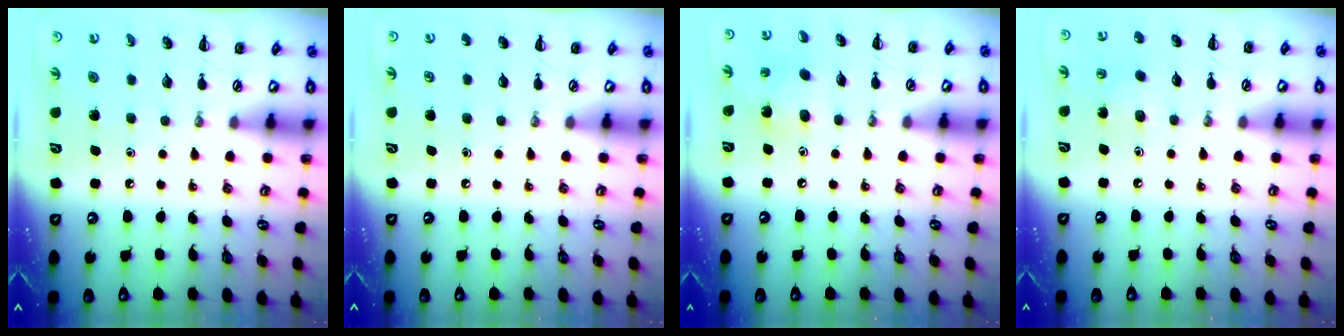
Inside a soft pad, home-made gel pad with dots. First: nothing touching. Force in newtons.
{"total": 0.0}
{"total": 2.9, "press": 2.8, "slide": 0.5}
{"total": 2.2, "press": 2.0, "slide": 0.8}